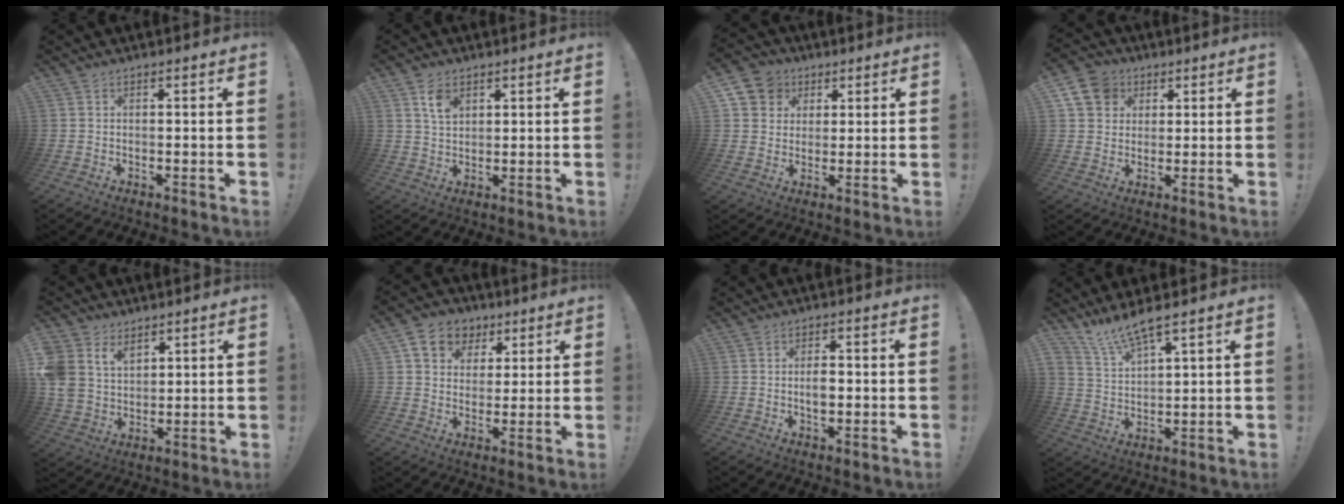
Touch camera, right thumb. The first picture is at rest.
{"total": 6.0, "force": [3.2, 3.8, 3.2], "torque": [-0.044, -0.013, 0.058]}
{"total": 8.5, "force": [3.2, 7.6, 2.3], "torque": [-0.032, -0.014, 0.065]}
{"total": 10.2, "force": [4.2, 8.5, 3.8], "torque": [-0.055, -0.015, 0.086]}
{"total": 9.7, "force": [5.4, 7.1, 3.7], "torque": [-0.081, -0.031, 0.110]}
{"total": 10.9, "force": [5.0, 8.8, 3.9], "torque": [-0.052, -0.022, 0.100]}
{"total": 3.4, "force": [-0.5, 1.9, 2.8], "torque": [-0.029, -0.002, -0.014]}
{"total": 7.8, "force": [6.8, 0.6, 3.8], "torque": [-0.073, -0.041, 0.122]}